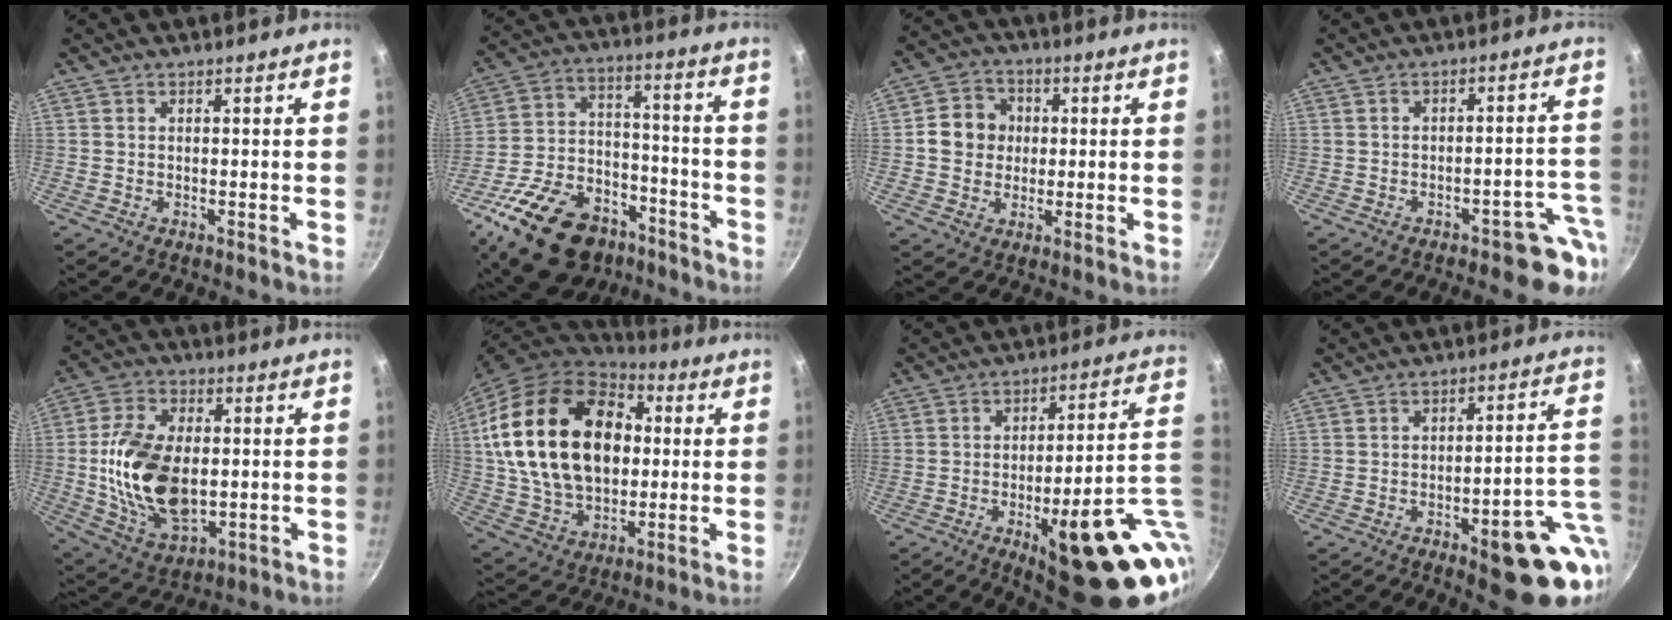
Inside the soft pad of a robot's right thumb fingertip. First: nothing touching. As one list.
[{"total": 24.8, "force": [-15.1, 14.7, 13.1], "torque": [-0.203, 0.075, -0.237]}, {"total": 7.9, "force": [0.6, 7.2, 3.3], "torque": [-0.022, 0.010, -0.004]}, {"total": 6.9, "force": [-4.1, 2.9, 4.7], "torque": [-0.007, 0.046, -0.047]}, {"total": 18.9, "force": [-0.1, 11.6, 14.9], "torque": [-0.261, 0.003, 0.005]}, {"total": 28.5, "force": [4.5, 19.2, 20.6], "torque": [-0.357, 0.014, 0.085]}, {"total": 25.4, "force": [-5.7, 8.1, 23.4], "torque": [-0.262, 0.004, -0.060]}, {"total": 17.6, "force": [-6.1, 5.7, 15.5], "torque": [-0.135, 0.024, -0.075]}]